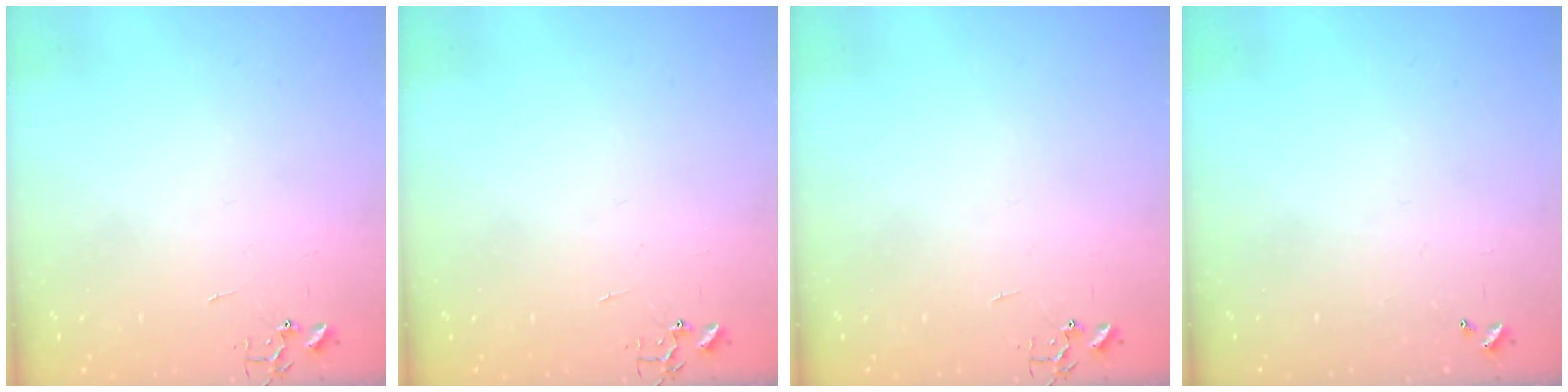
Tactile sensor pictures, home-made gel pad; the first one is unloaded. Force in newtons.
{"total": 0.0}
{"total": 0.0}
{"total": 0.0}